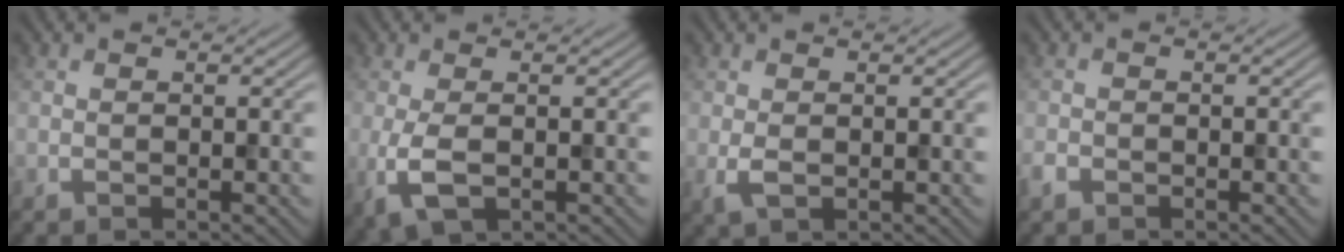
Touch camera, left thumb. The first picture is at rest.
{"total": 4.0, "force": [-0.7, 1.5, 3.7], "torque": [-0.092, -0.006, -0.013]}
{"total": 1.8, "force": [0.0, 0.9, 1.5], "torque": [-0.039, -0.003, 0.000]}
{"total": 1.3, "force": [-1.0, 0.8, 0.5], "torque": [-0.011, -0.003, -0.023]}